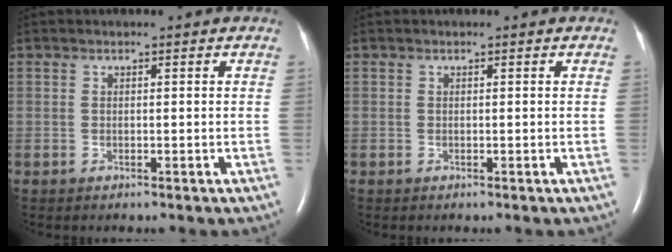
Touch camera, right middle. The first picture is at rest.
{"total": 0.0}